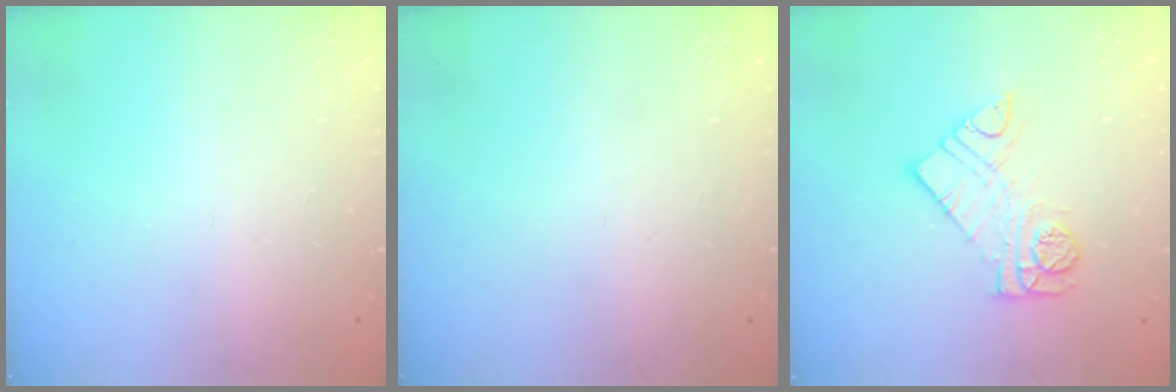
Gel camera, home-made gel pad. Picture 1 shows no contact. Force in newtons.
{"total": 0.0}
{"total": 10.7, "press": 10.7, "slide": 0.6}